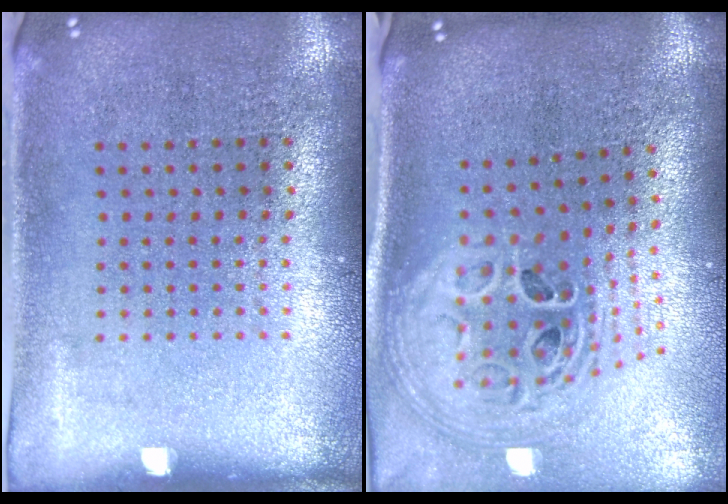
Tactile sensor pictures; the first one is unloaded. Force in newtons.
{"total": 3.0, "press": 2.1, "slide": 2.1}